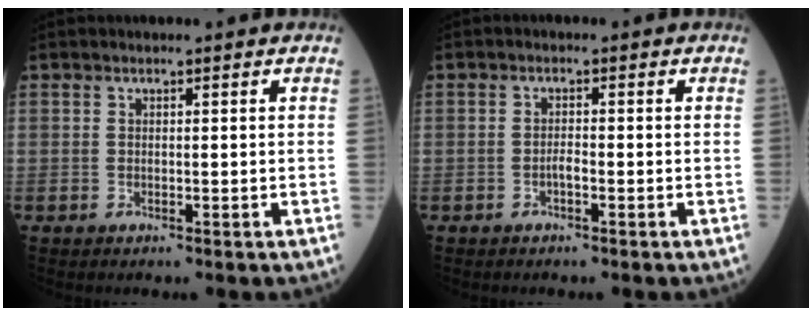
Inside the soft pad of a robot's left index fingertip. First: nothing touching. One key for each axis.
{"total": 1.5, "fx": -1.1, "fy": 0.2, "fz": 1.0, "tx": -0.018, "ty": -0.003, "tz": -0.020}